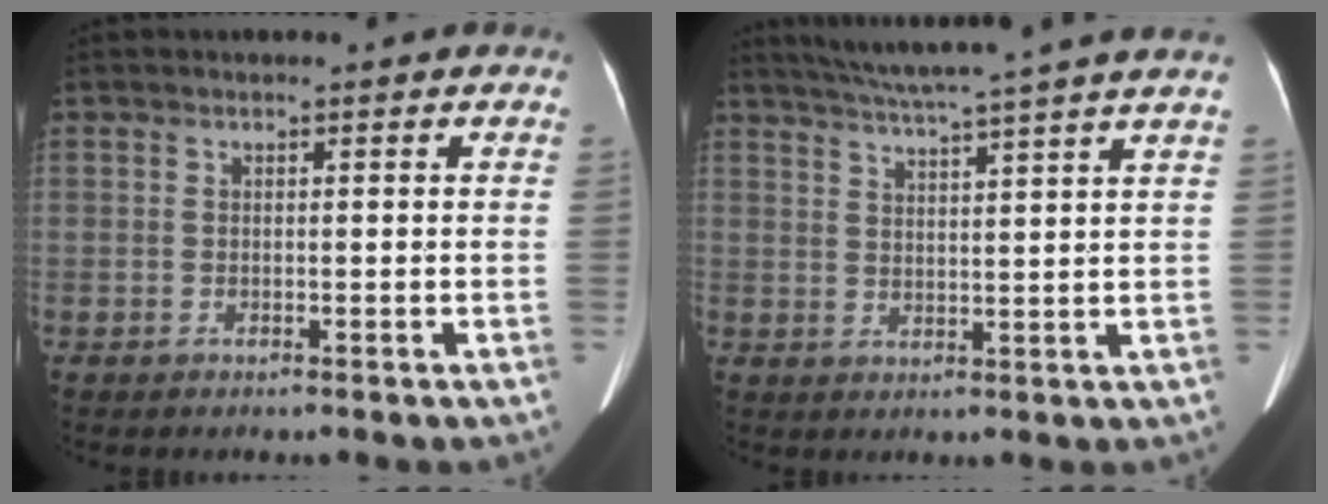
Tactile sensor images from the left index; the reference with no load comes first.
{"total": 14.2, "force": [12.2, -1.7, 7.1], "torque": [-0.123, 0.002, 0.161]}